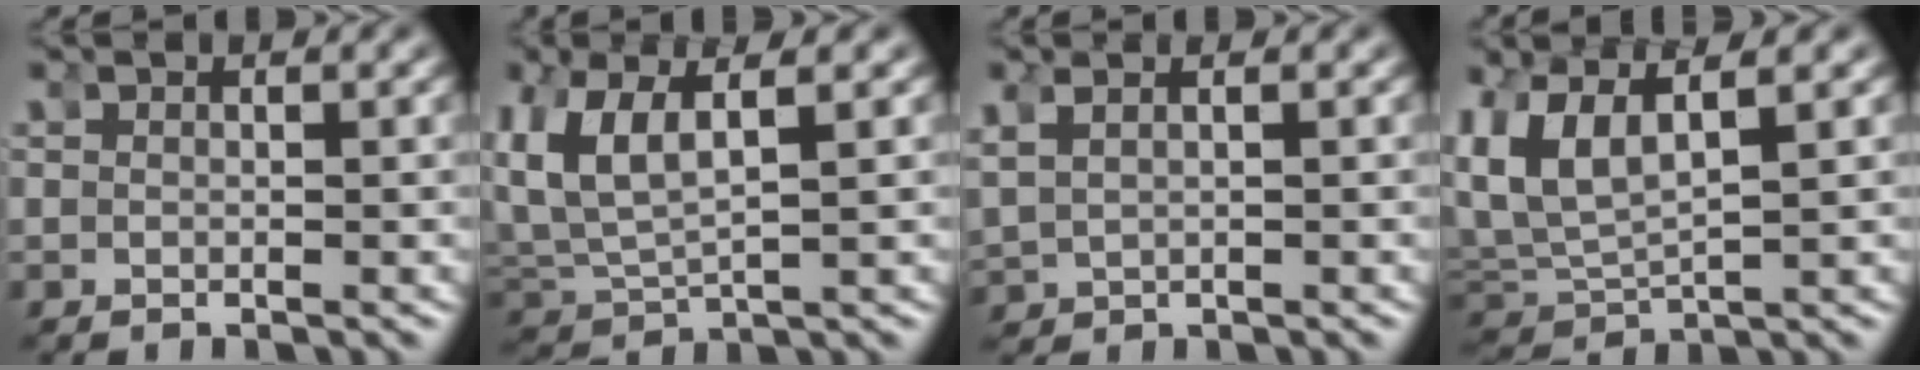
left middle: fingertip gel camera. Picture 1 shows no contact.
{"total": 7.3, "force": [1.9, 5.1, 4.9], "torque": [-0.144, -0.015, 0.043]}
{"total": 2.3, "force": [0.9, 1.5, 1.5], "torque": [-0.041, 0.002, 0.027]}
{"total": 9.8, "force": [1.9, 7.8, 5.7], "torque": [-0.173, -0.019, 0.039]}